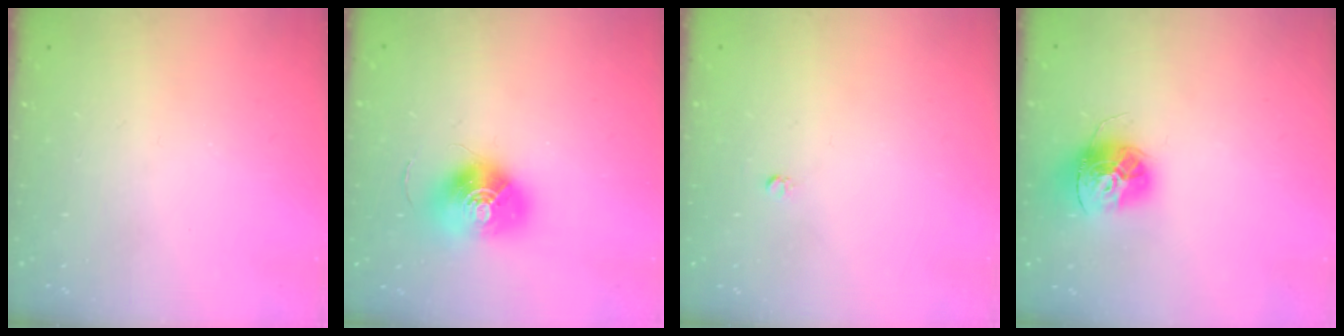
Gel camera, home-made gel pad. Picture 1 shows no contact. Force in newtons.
{"total": 13.5, "press": 13.5, "slide": 0.6}
{"total": 2.5, "press": 2.5, "slide": 0.2}
{"total": 13.7, "press": 13.7, "slide": 1.2}